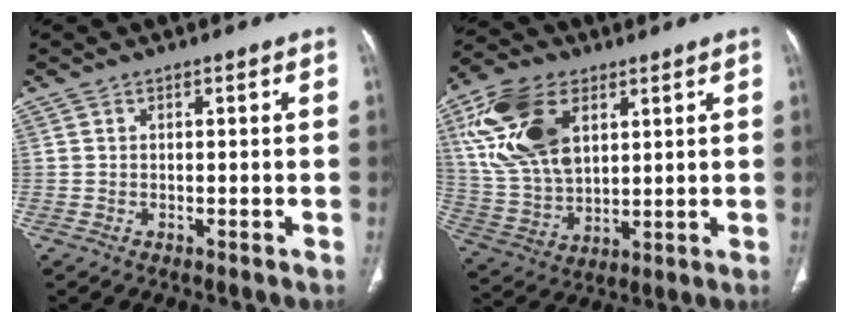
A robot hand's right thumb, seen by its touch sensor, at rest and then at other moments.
{"total": 18.4, "force": [6.8, 11.1, 12.9], "torque": [-0.244, -0.015, 0.137]}